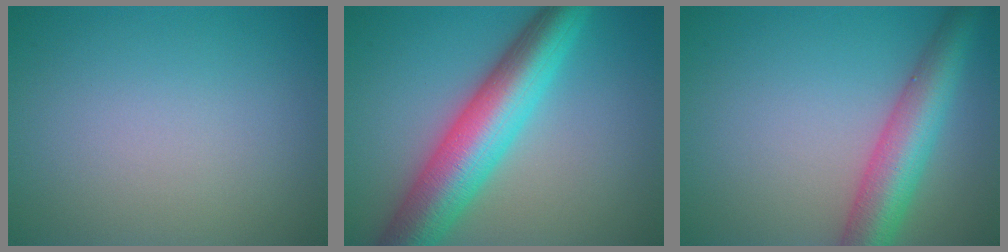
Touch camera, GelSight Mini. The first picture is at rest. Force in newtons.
{"total": 9.4, "press": 9.4, "slide": 0.2}
{"total": 6.5, "press": 6.5, "slide": 0.2}